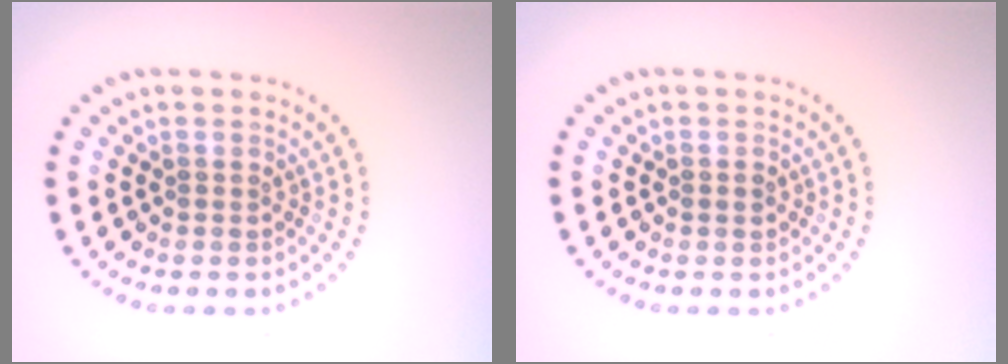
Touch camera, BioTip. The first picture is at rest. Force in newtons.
{"total": 0.8, "press": 0.8, "slide": 0.1}